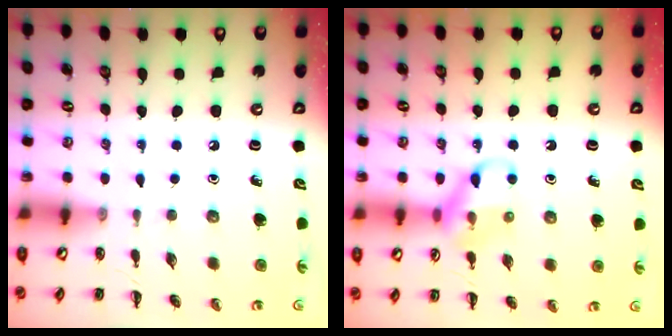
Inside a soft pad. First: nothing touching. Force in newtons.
{"total": 11.2, "press": 11.1, "slide": 1.0}